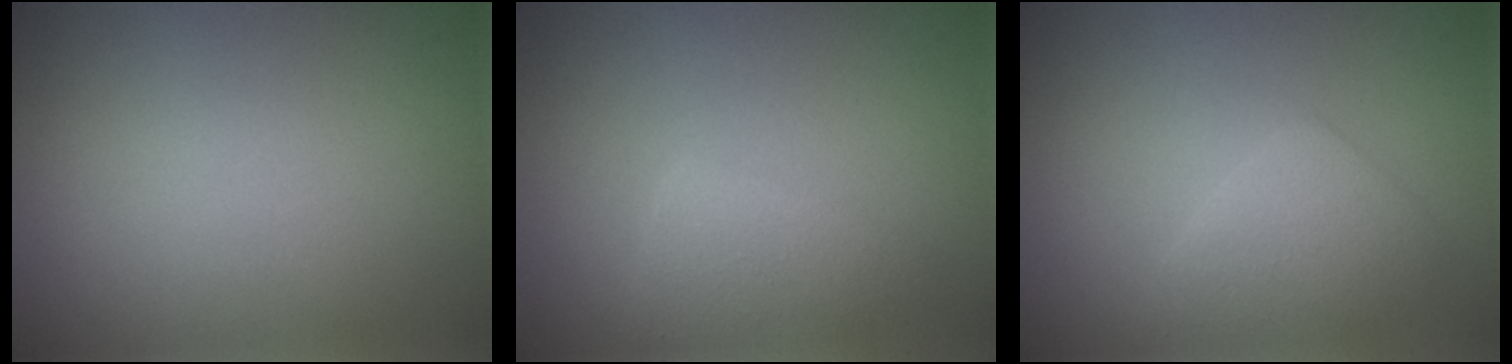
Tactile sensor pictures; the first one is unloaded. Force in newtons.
{"total": 2.8, "press": 2.8, "slide": 0.2}
{"total": 2.7, "press": 2.7, "slide": 0.2}